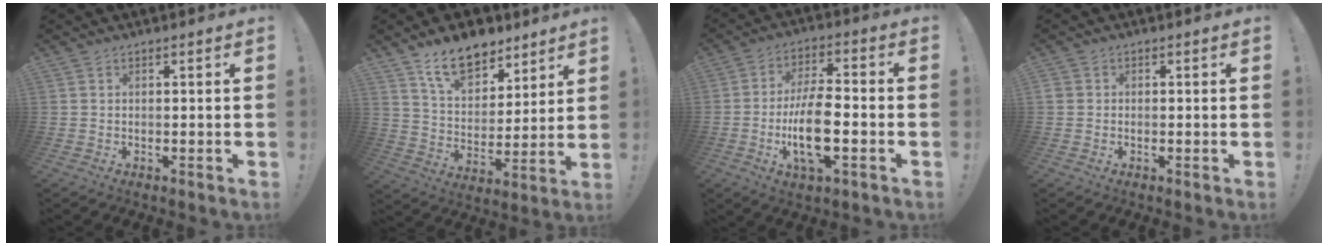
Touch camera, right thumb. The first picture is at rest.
{"total": 14.5, "force": [10.3, 8.0, 6.3], "torque": [-0.107, -0.060, 0.191]}
{"total": 14.2, "force": [-3.4, 5.2, 12.7], "torque": [-0.249, 0.002, -0.061]}
{"total": 1.4, "force": [-0.2, 1.3, 0.4], "torque": [-0.012, 0.006, -0.003]}